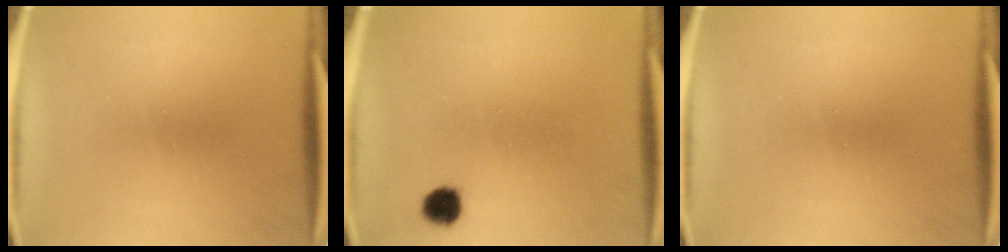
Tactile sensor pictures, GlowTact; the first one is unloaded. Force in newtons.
{"total": 3.6}
{"total": 0.0}